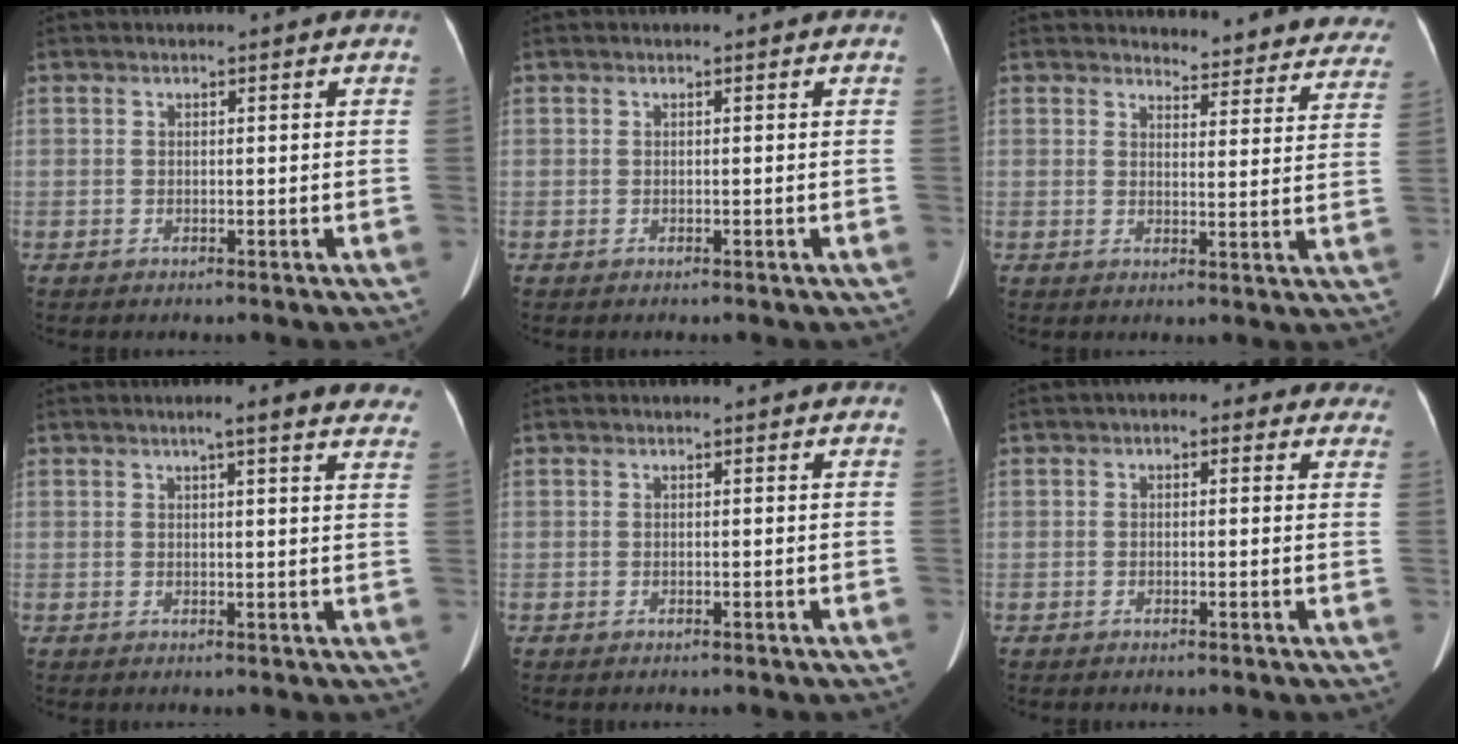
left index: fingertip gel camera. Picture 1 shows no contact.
{"total": 0.0}
{"total": 14.7, "force": [14.2, 3.4, 1.6], "torque": [0.027, -0.059, 0.130]}
{"total": 9.3, "force": [7.5, 1.1, 5.5], "torque": [-0.052, 0.006, 0.071]}
{"total": 0.0}
{"total": 5.3, "force": [3.4, 2.8, 3.0], "torque": [-0.019, 0.024, 0.025]}